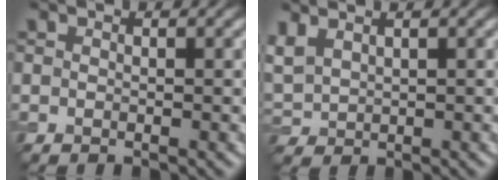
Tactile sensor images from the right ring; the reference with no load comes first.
{"total": 2.6, "force": [1.6, 1.4, 1.6], "torque": [-0.051, 0.008, 0.041]}